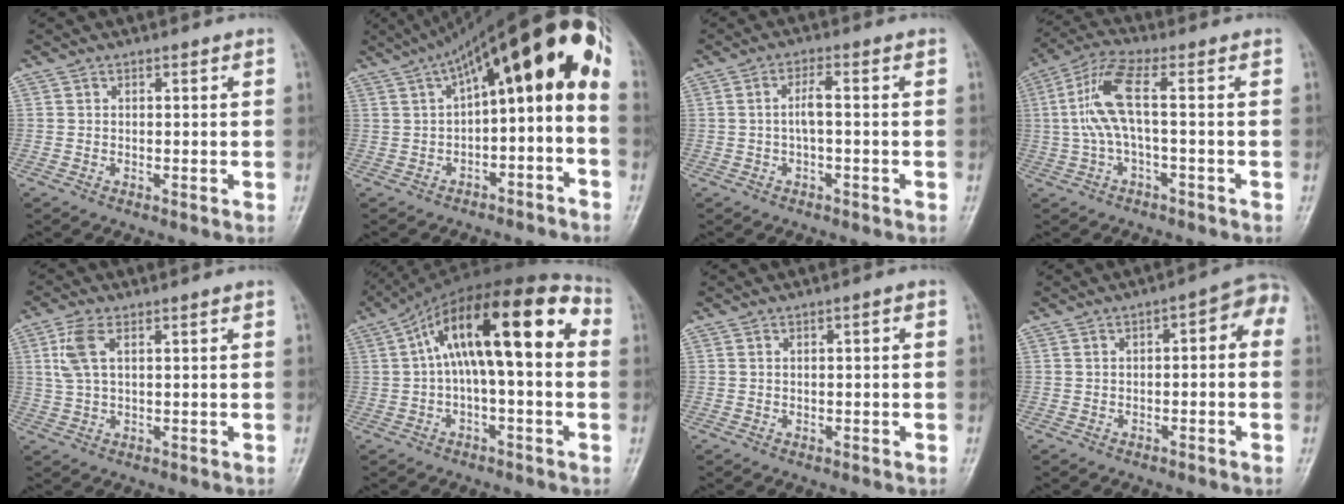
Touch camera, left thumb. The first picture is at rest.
{"total": 17.8, "force": [1.0, 6.7, 16.4], "torque": [-0.224, 0.071, 0.011]}
{"total": 2.7, "force": [-0.3, 0.5, 2.6], "torque": [-0.055, 0.016, -0.006]}
{"total": 8.4, "force": [0.0, 1.8, 8.2], "torque": [-0.201, 0.036, -0.004]}
{"total": 5.2, "force": [1.7, 2.3, 4.4], "torque": [-0.111, 0.011, 0.038]}
{"total": 18.2, "force": [2.3, 6.6, 16.8], "torque": [-0.245, 0.056, 0.025]}
{"total": 0.6, "force": [-0.1, 0.3, 0.6], "torque": [-0.009, 0.006, -0.002]}
{"total": 5.8, "force": [0.2, 2.7, 5.2], "torque": [-0.046, 0.037, -0.007]}